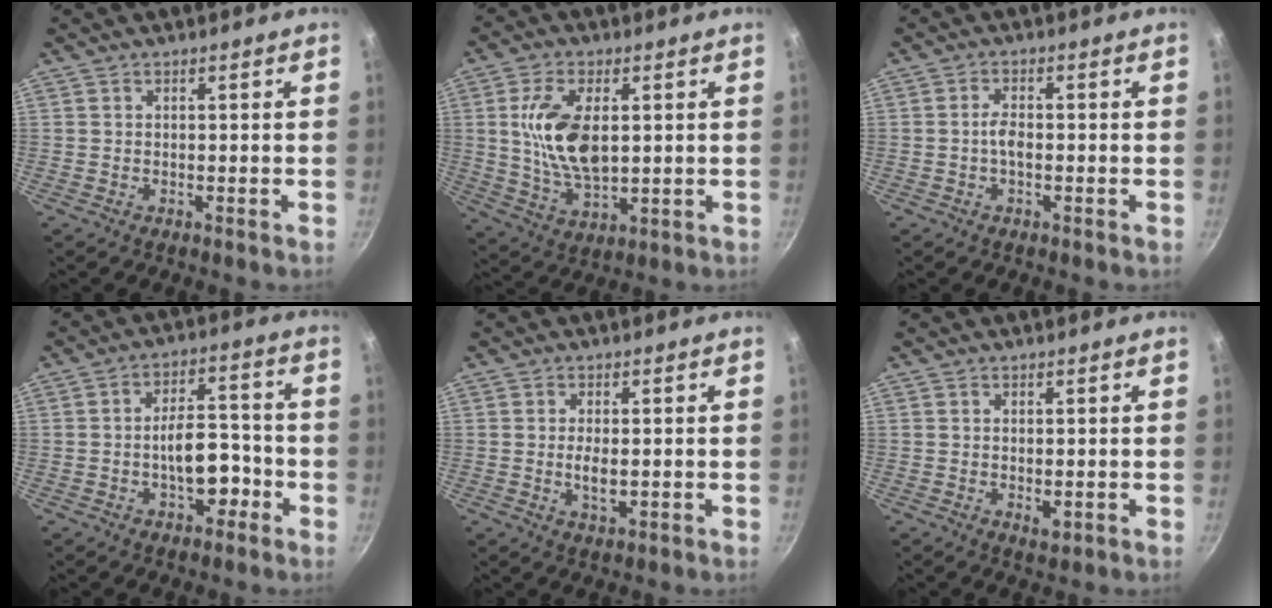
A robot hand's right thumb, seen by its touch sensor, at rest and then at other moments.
{"total": 12.9, "force": [2.0, 6.8, 10.8], "torque": [-0.193, -0.009, 0.043]}
{"total": 2.6, "force": [-0.5, 1.2, 2.2], "torque": [-0.041, 0.011, -0.012]}
{"total": 9.2, "force": [-3.1, 5.0, 7.0], "torque": [-0.073, 0.038, -0.047]}
{"total": 3.5, "force": [-0.2, 1.5, 3.2], "torque": [-0.063, -0.004, -0.001]}
{"total": 1.8, "force": [-0.1, 0.9, 1.5], "torque": [-0.025, -0.005, 0.000]}